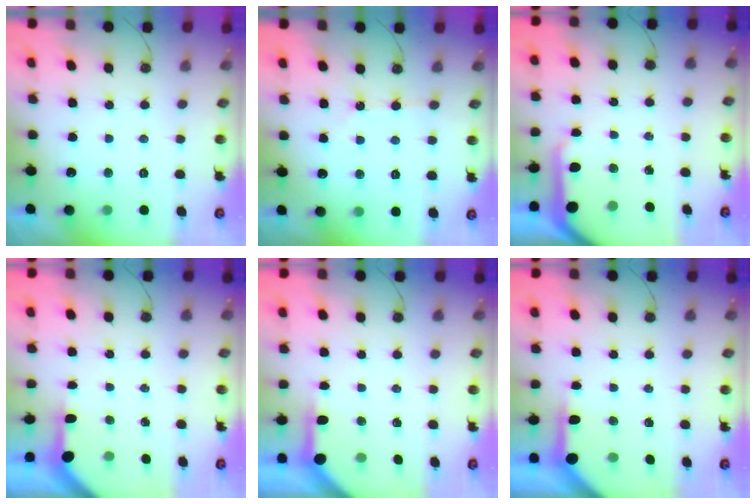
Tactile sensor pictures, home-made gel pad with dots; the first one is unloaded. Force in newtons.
{"total": 5.5, "press": 5.4, "slide": 0.9}
{"total": 7.2, "press": 7.2, "slide": 0.7}
{"total": 3.2, "press": 3.2, "slide": 0.3}
{"total": 3.9, "press": 3.8, "slide": 0.5}
{"total": 4.0, "press": 4.0, "slide": 0.4}